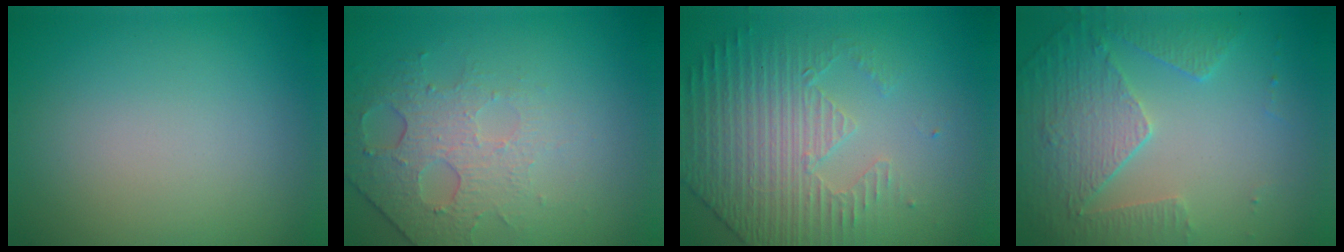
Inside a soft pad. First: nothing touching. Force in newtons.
{"total": 4.8, "press": 3.2, "slide": 3.6}
{"total": 4.5, "press": 3.6, "slide": 2.7}
{"total": 5.1, "press": 3.7, "slide": 3.6}